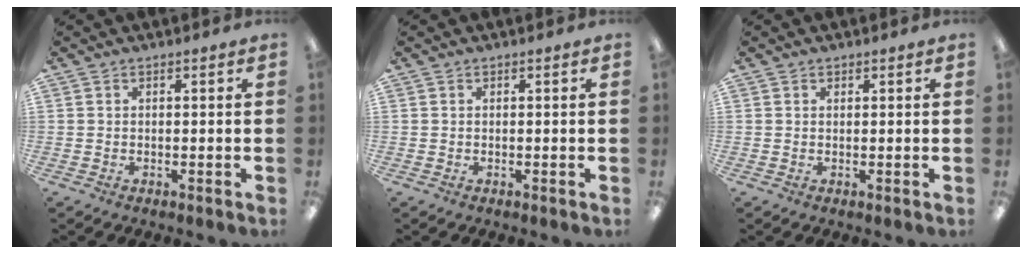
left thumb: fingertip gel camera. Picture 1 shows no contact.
{"total": 0.0}
{"total": 0.5, "force": [0.4, 0.3, 0.0], "torque": [0.000, 0.001, 0.008]}